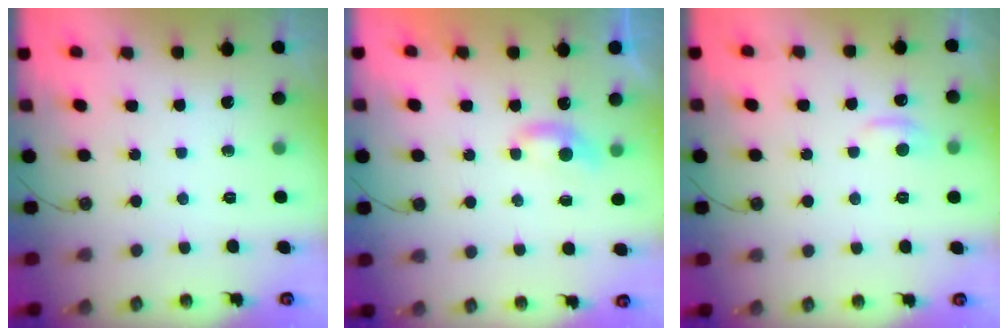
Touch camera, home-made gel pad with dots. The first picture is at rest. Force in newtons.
{"total": 2.4, "press": 2.4, "slide": 0.4}
{"total": 0.8, "press": 0.2, "slide": 0.8}